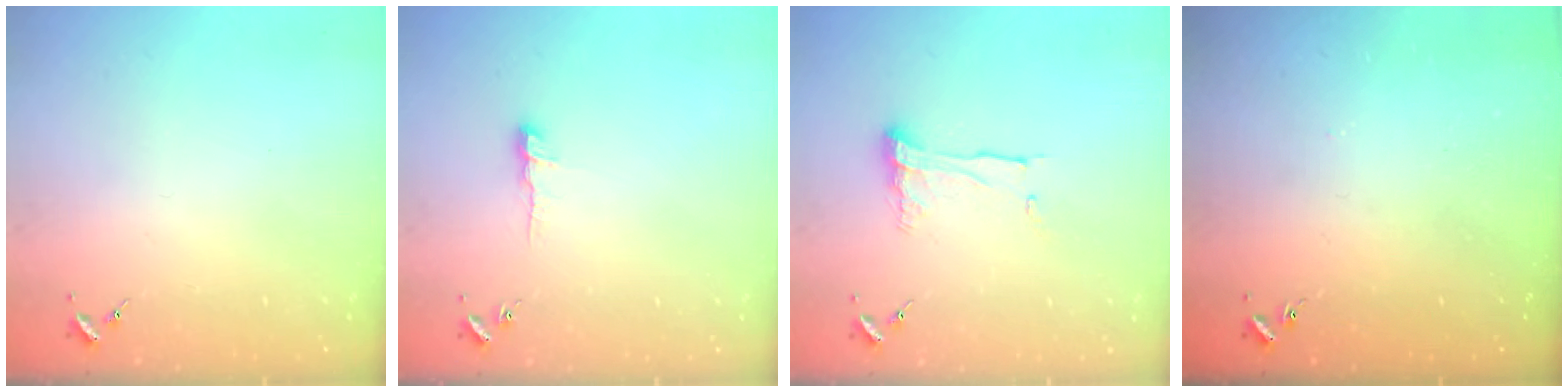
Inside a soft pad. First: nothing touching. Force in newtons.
{"total": 6.3, "press": 6.2, "slide": 0.8}
{"total": 9.6, "press": 9.5, "slide": 0.9}
{"total": 0.9, "press": 0.8, "slide": 0.2}